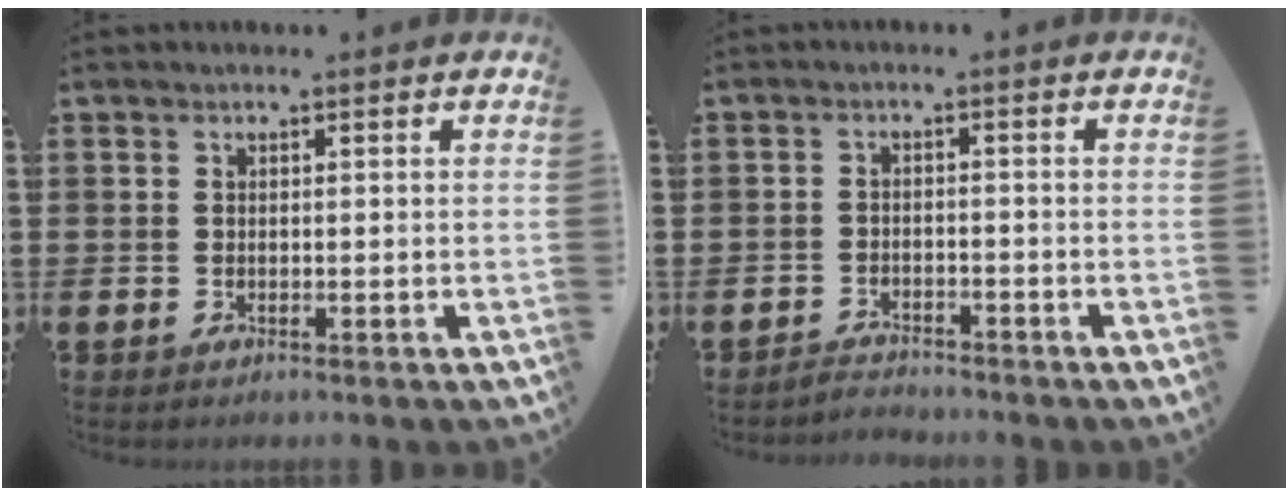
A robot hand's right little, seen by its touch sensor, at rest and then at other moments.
{"total": 2.0, "force": [-2.0, 0.0, -0.2], "torque": [-0.003, 0.004, -0.043]}